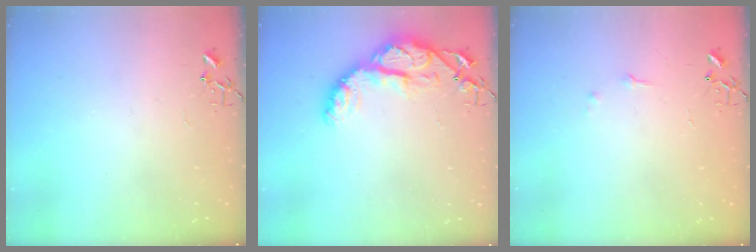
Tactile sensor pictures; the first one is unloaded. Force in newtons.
{"total": 14.0, "press": 13.9, "slide": 1.2}
{"total": 4.8, "press": 4.8, "slide": 0.7}